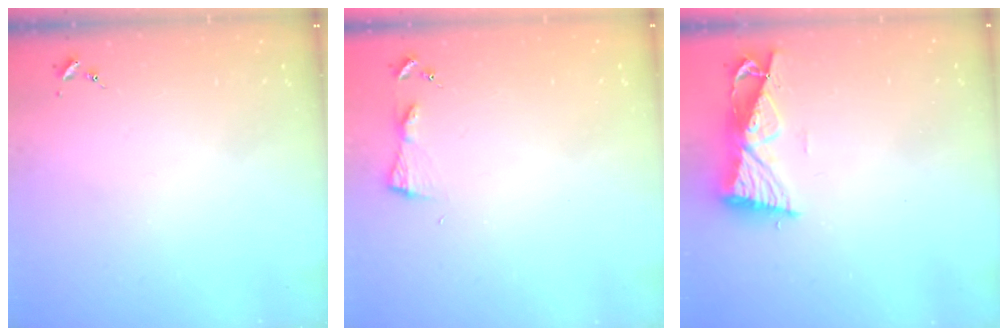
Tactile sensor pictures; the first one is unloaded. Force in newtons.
{"total": 3.9, "press": 3.9, "slide": 0.4}
{"total": 8.5, "press": 8.4, "slide": 1.0}